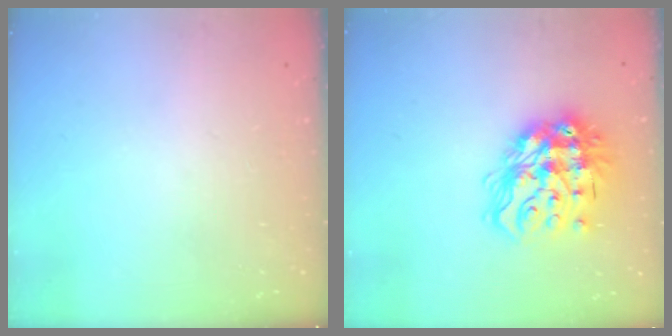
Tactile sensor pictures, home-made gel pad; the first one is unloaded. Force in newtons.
{"total": 19.2, "press": 19.1, "slide": 1.6}